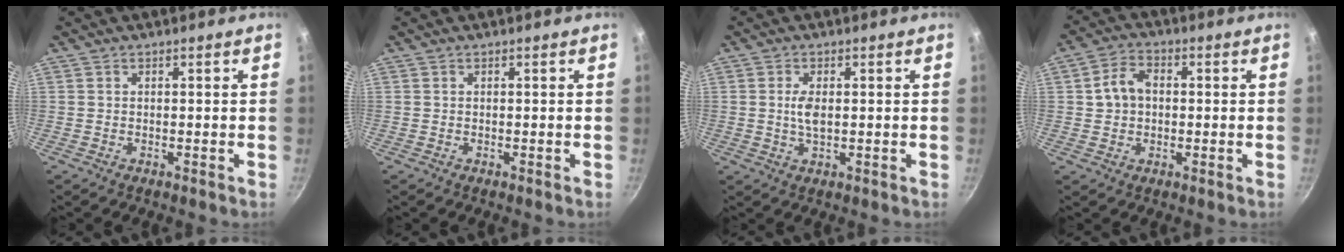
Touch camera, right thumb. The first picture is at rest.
{"total": 0.0}
{"total": 3.4, "force": [0.3, 1.6, 3.0], "torque": [-0.060, -0.003, 0.006]}
{"total": 6.2, "force": [0.5, 4.7, 3.9], "torque": [-0.060, 0.016, 0.005]}